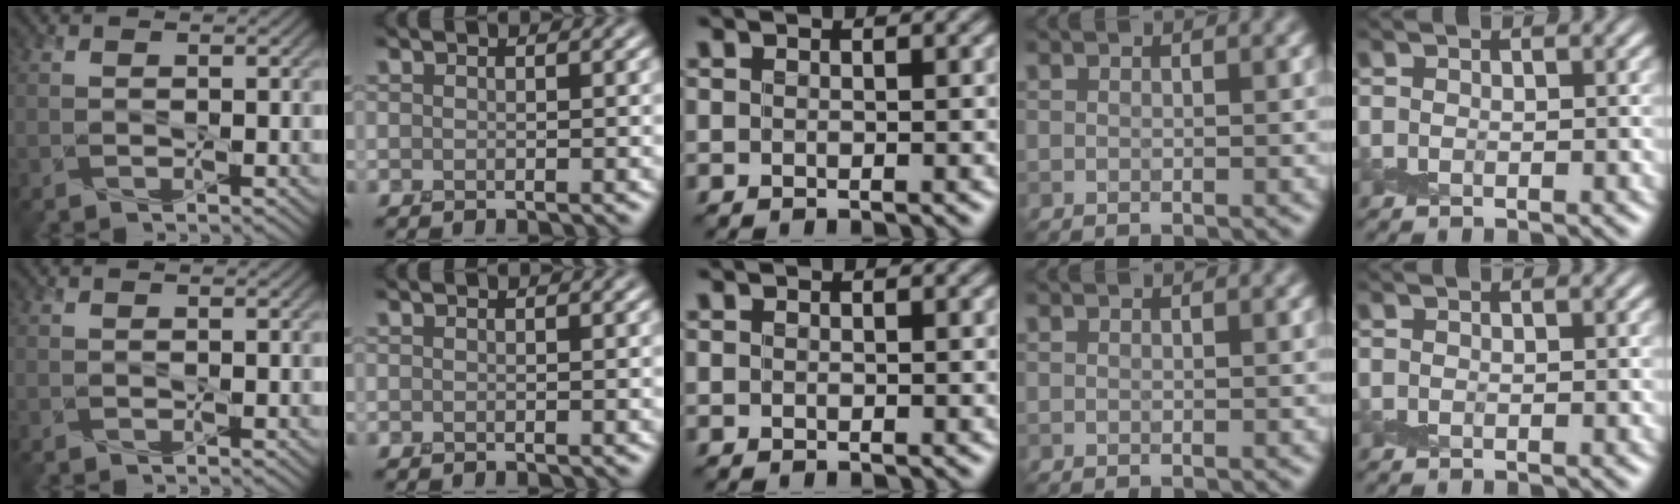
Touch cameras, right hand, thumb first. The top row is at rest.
{}